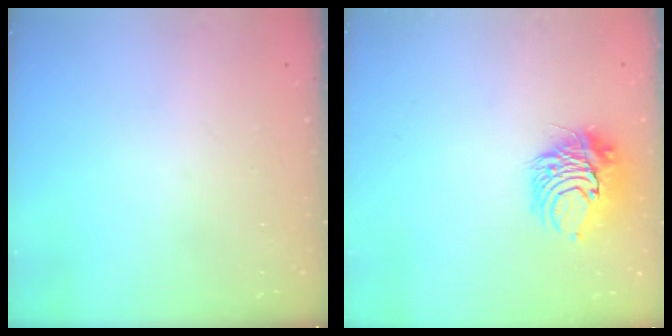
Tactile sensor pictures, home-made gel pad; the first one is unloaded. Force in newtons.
{"total": 9.7, "press": 9.7, "slide": 0.5}